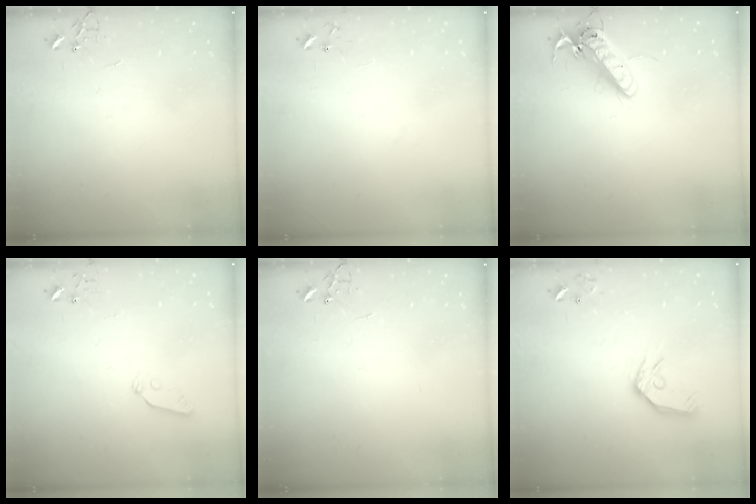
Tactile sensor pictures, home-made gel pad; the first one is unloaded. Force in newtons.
{"total": 6.8, "press": 6.8, "slide": 0.6}
{"total": 16.4, "press": 16.2, "slide": 2.7}
{"total": 4.6, "press": 4.6, "slide": 0.3}
{"total": 0.0}
{"total": 12.3, "press": 12.2, "slide": 1.5}